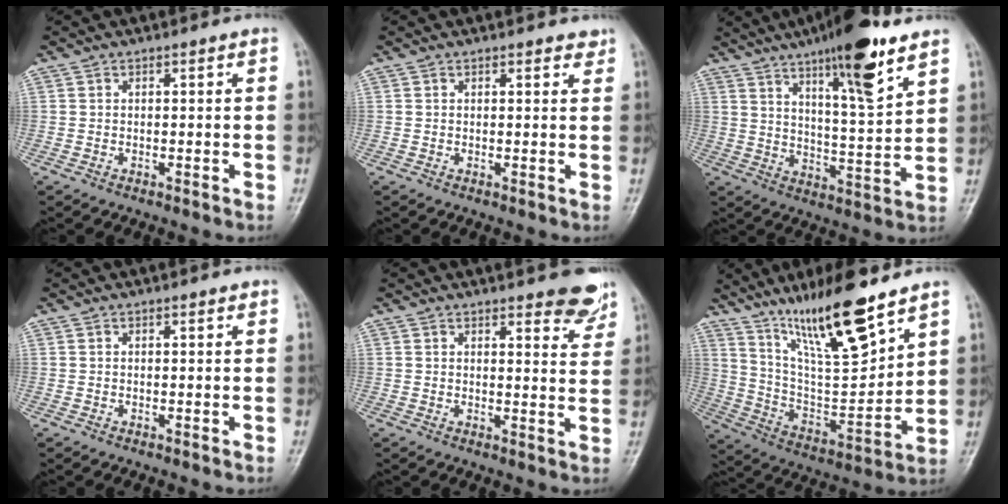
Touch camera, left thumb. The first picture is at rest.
{"total": 2.3, "force": [1.8, 0.9, 1.0], "torque": [0.001, -0.005, 0.018]}
{"total": 15.9, "force": [9.8, 2.9, 12.2], "torque": [-0.183, -0.051, 0.161]}
{"total": 0.7, "force": [0.5, 0.2, 0.5], "torque": [-0.007, -0.001, 0.005]}
{"total": 6.9, "force": [5.3, 2.0, 3.9], "torque": [-0.021, -0.033, 0.058]}
{"total": 19.2, "force": [13.2, 3.6, 13.4], "torque": [-0.206, -0.072, 0.245]}